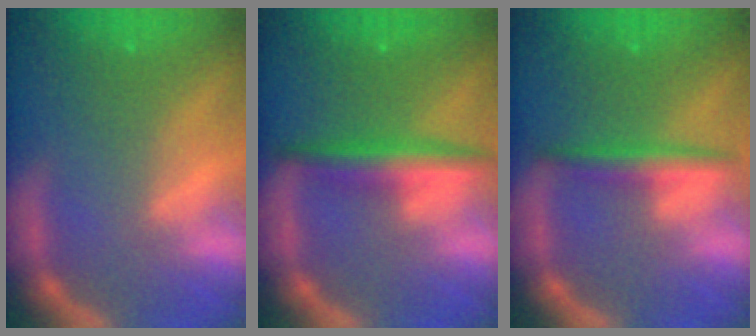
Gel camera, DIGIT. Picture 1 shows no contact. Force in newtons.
{"total": 4.0}
{"total": 3.0}